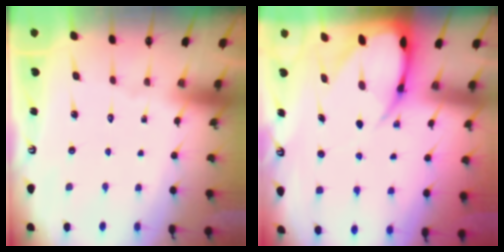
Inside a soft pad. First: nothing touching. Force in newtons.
{"total": 10.0, "press": 10.0, "slide": 1.1}